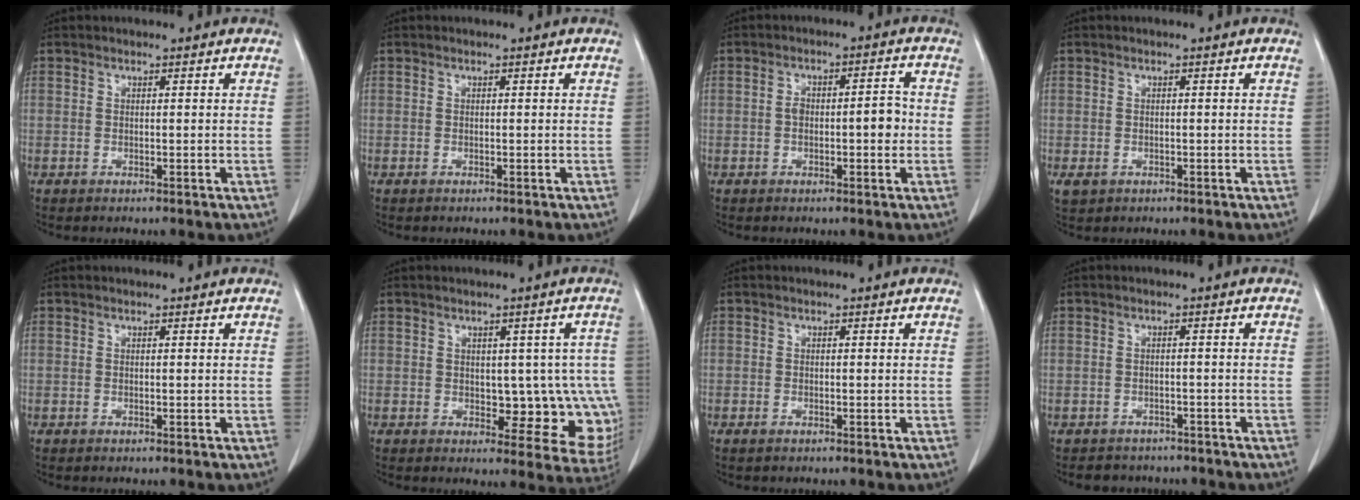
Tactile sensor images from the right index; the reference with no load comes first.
{"total": 0.0}
{"total": 4.9, "force": [-0.6, 1.9, 4.5], "torque": [-0.072, 0.017, -0.007]}
{"total": 1.8, "force": [-0.7, 1.4, 0.8], "torque": [-0.019, -0.001, -0.003]}
{"total": 0.0}
{"total": 9.6, "force": [-0.9, 5.7, 7.6], "torque": [-0.060, 0.011, 0.004]}
{"total": 0.7, "force": [-0.5, 0.3, 0.4], "torque": [-0.010, -0.001, -0.006]}
{"total": 4.9, "force": [-4.3, 2.4, 0.2], "torque": [-0.003, 0.010, -0.052]}